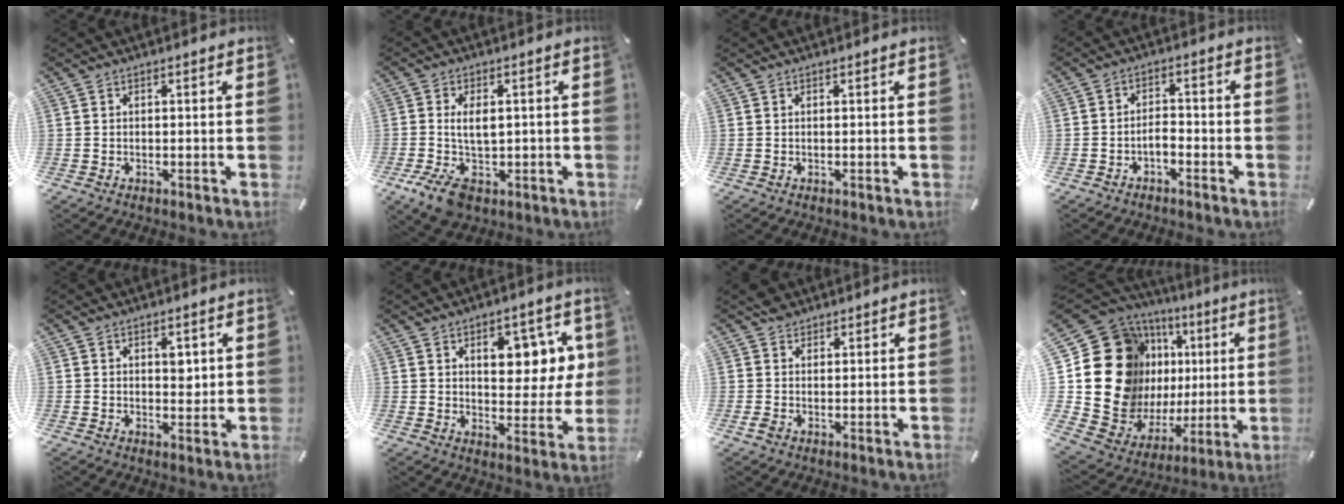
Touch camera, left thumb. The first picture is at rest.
{"total": 9.2, "force": [-0.7, 6.0, 7.0], "torque": [-0.123, -0.003, -0.013]}
{"total": 0.0}
{"total": 2.9, "force": [-1.9, 1.5, 1.7], "torque": [-0.030, 0.012, -0.035]}
{"total": 3.2, "force": [1.3, 2.1, 2.0], "torque": [-0.011, -0.006, 0.014]}
{"total": 9.8, "force": [4.0, 6.4, 6.3], "torque": [-0.074, -0.018, 0.062]}
{"total": 3.4, "force": [1.6, 2.9, 0.8], "torque": [-0.001, 0.000, 0.030]}
{"total": 24.1, "force": [5.3, 19.0, 13.8], "torque": [-0.232, -0.056, 0.125]}